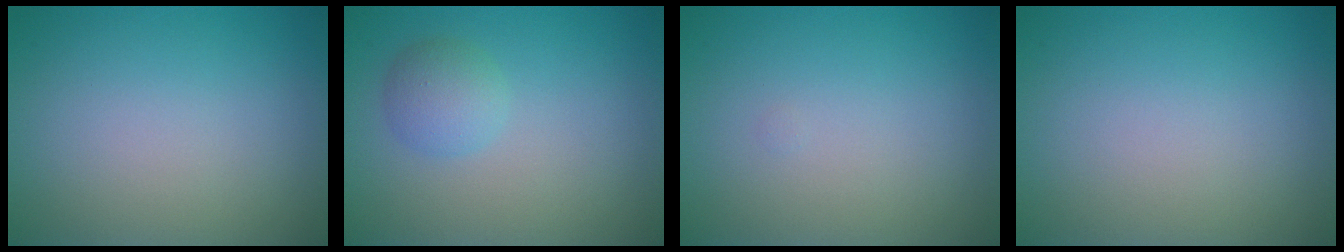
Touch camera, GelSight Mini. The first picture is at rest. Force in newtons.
{"total": 2.3, "press": 2.3, "slide": 0.1}
{"total": 0.0}
{"total": 0.0}